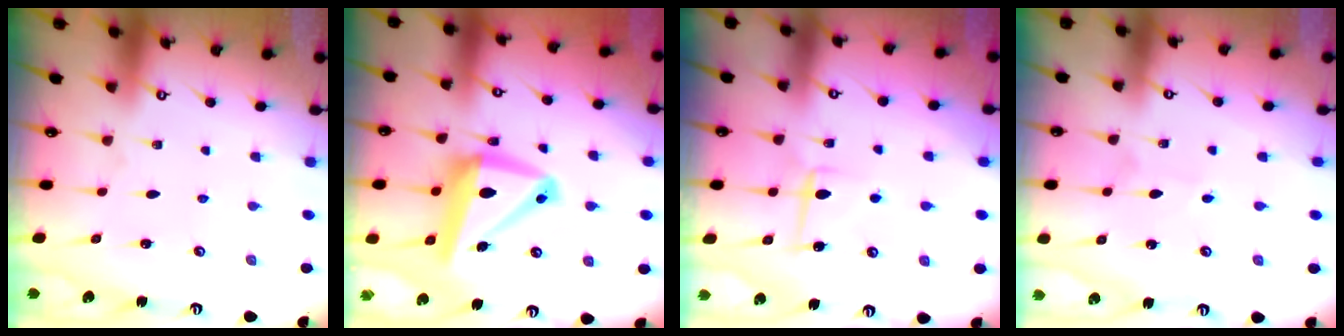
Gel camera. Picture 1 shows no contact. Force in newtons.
{"total": 13.7, "press": 13.5, "slide": 2.4}
{"total": 5.9, "press": 5.9, "slide": 0.9}
{"total": 1.7, "press": 1.7, "slide": 0.1}